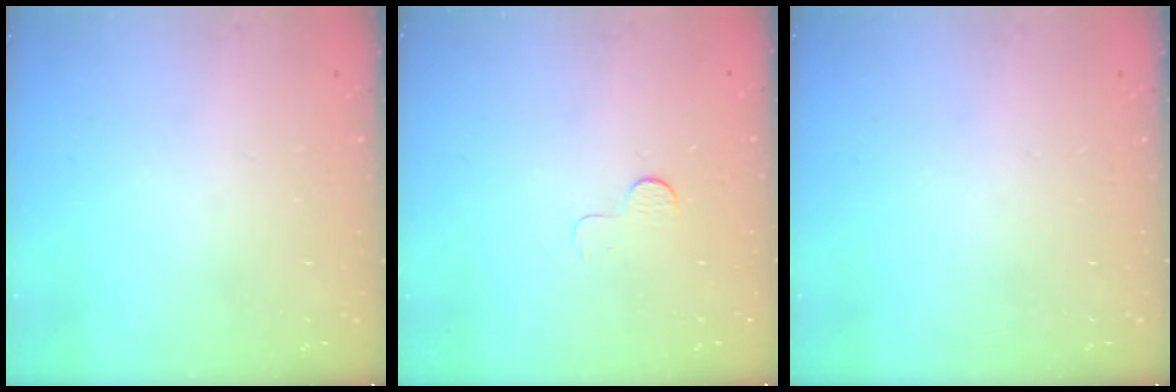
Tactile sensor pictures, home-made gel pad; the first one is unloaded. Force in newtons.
{"total": 3.2, "press": 3.1, "slide": 0.3}
{"total": 0.0}